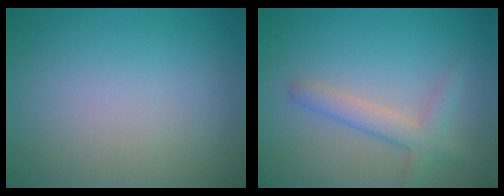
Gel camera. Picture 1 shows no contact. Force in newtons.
{"total": 2.7, "press": 2.7, "slide": 0.1}